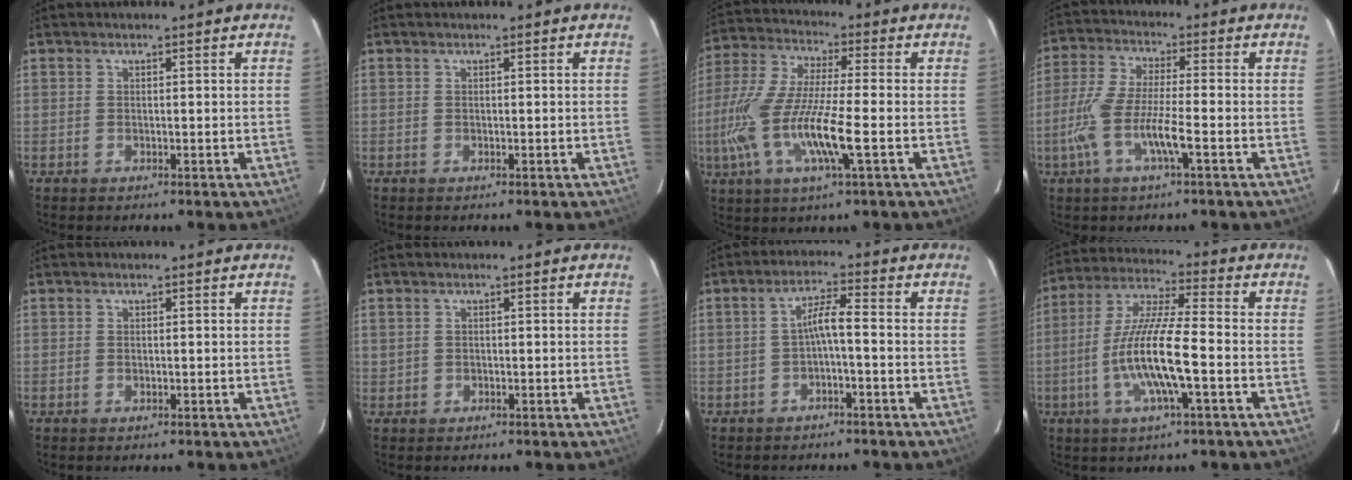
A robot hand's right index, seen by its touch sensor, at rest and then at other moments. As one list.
[{"total": 0.0}, {"total": 16.7, "force": [-4.3, 2.6, 15.9], "torque": [-0.325, -0.016, -0.088]}, {"total": 10.4, "force": [-3.6, 1.4, 9.7], "torque": [-0.208, -0.006, -0.069]}, {"total": 0.0}, {"total": 0.7, "force": [0.1, 0.7, 0.1], "torque": [0.001, 0.002, 0.003]}, {"total": 3.7, "force": [-1.4, 0.2, 3.4], "torque": [-0.071, 0.011, -0.024]}, {"total": 13.5, "force": [-3.7, 1.6, 12.9], "torque": [-0.259, -0.005, -0.072]}]